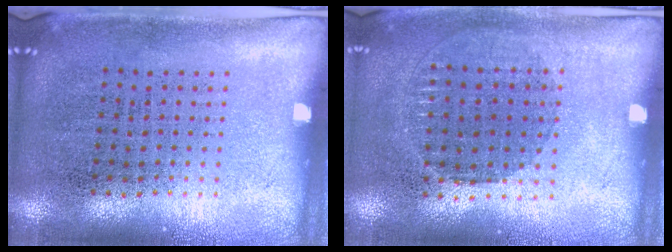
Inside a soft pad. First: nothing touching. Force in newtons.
{"total": 0.9, "press": 0.8, "slide": 0.3}